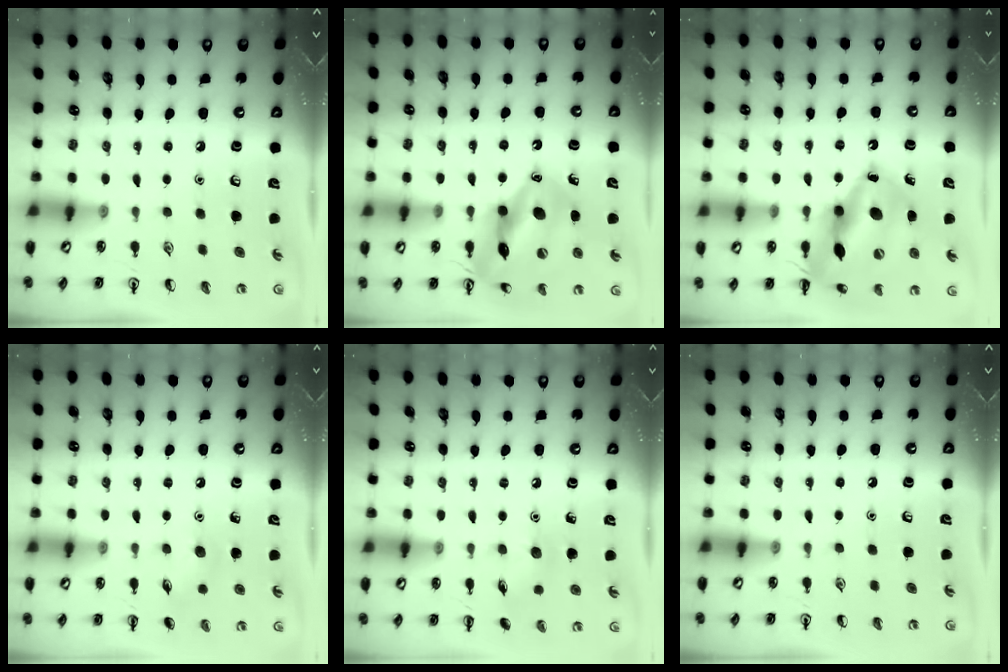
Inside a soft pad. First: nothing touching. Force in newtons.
{"total": 16.1, "press": 15.8, "slide": 2.7}
{"total": 19.6, "press": 19.5, "slide": 2.3}
{"total": 6.6, "press": 6.3, "slide": 1.9}
{"total": 7.1, "press": 7.0, "slide": 1.5}
{"total": 0.0}